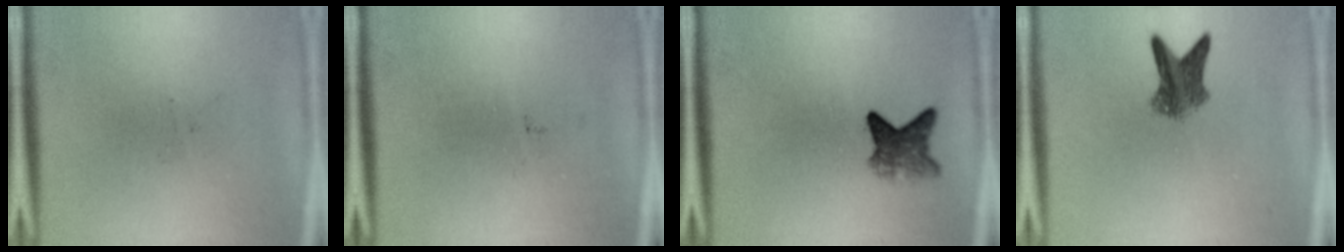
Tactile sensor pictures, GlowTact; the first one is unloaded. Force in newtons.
{"total": 0.0}
{"total": 3.9}
{"total": 4.8}